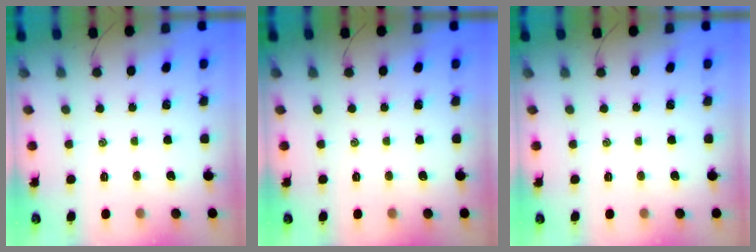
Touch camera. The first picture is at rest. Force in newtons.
{"total": 0.0}
{"total": 0.0}